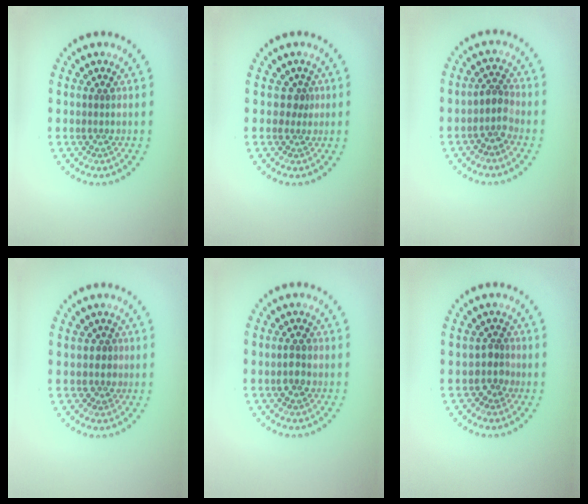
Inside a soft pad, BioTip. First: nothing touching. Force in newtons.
{"total": 0.9, "press": 0.5, "slide": 0.8}
{"total": 2.0, "press": 1.7, "slide": 1.1}
{"total": 1.1, "press": 0.8, "slide": 0.8}
{"total": 1.5, "press": 1.5, "slide": 0.1}
{"total": 1.5, "press": 1.2, "slide": 0.9}